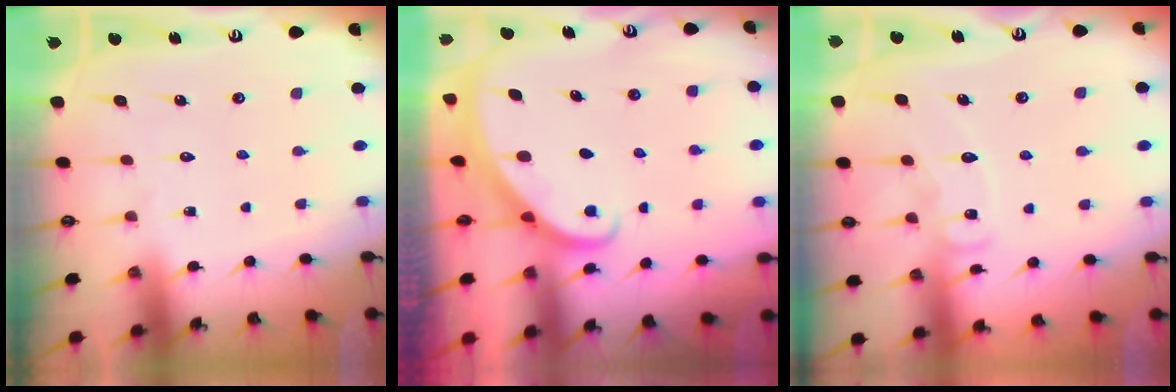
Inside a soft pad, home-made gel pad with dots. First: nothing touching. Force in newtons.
{"total": 1.8, "press": 1.8, "slide": 0.1}
{"total": 8.9, "press": 8.9, "slide": 0.7}